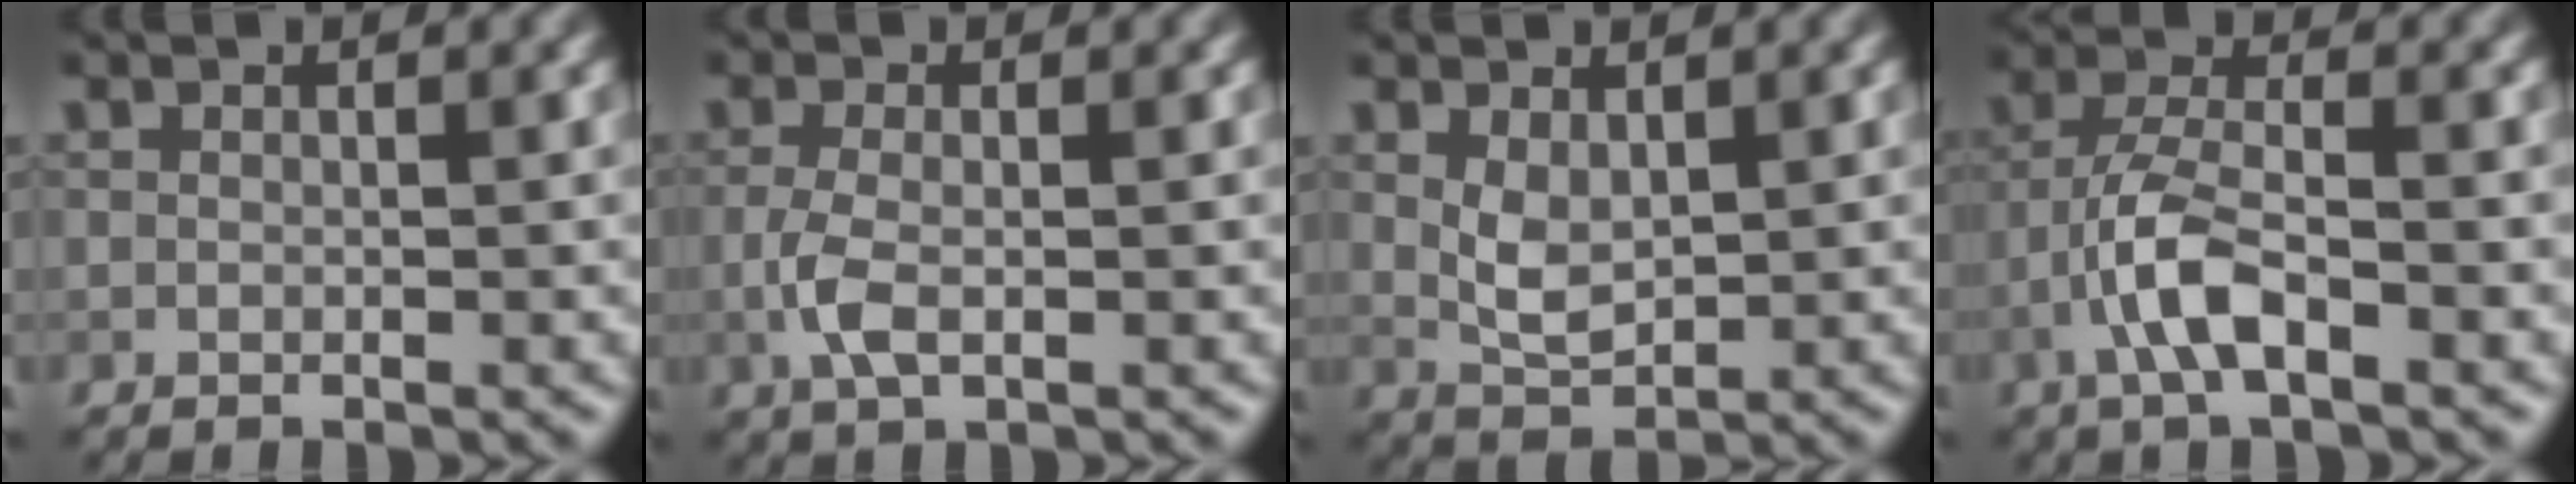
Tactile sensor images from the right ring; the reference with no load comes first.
{"total": 2.6, "force": [-0.7, 1.0, 2.3], "torque": [-0.057, -0.004, -0.018]}
{"total": 2.7, "force": [0.6, 1.5, 2.2], "torque": [-0.052, -0.003, 0.018]}
{"total": 4.7, "force": [-2.2, 1.4, 3.9], "torque": [-0.077, 0.008, -0.050]}